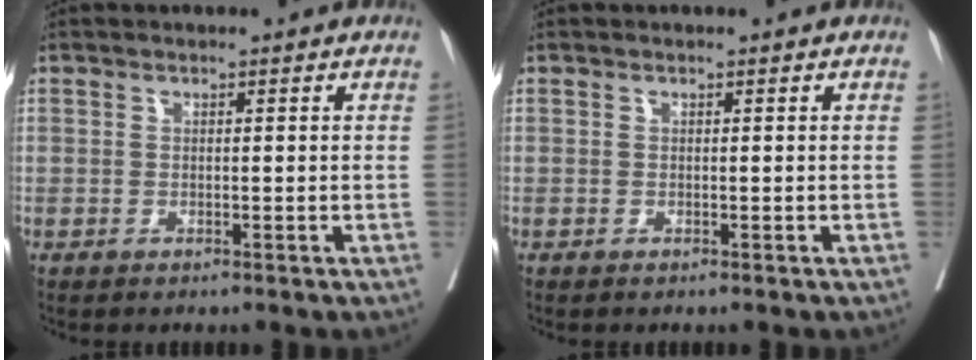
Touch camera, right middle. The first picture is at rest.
{"total": 0.0}